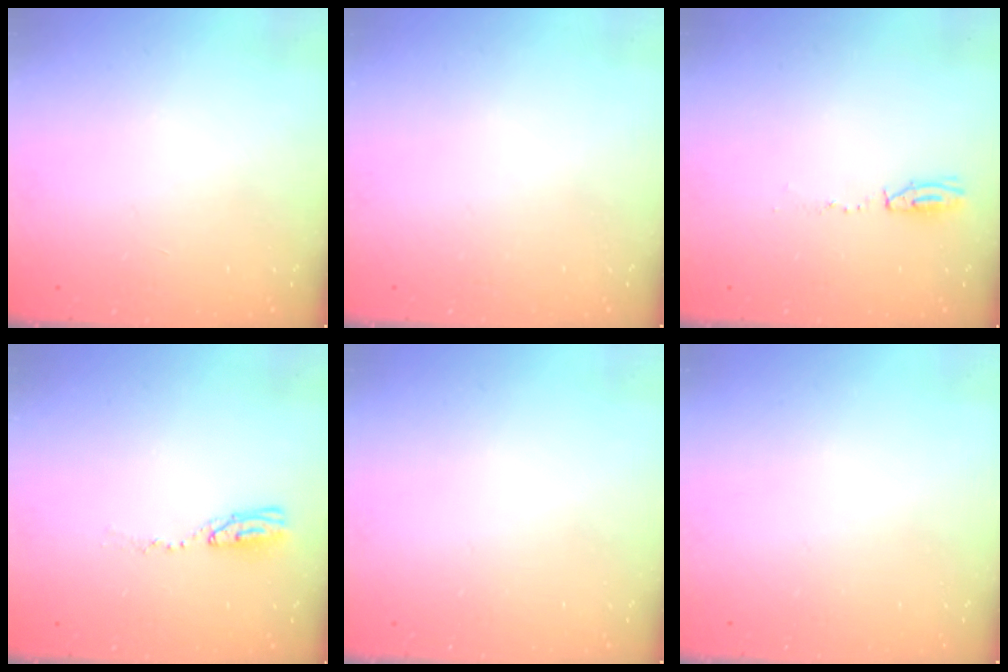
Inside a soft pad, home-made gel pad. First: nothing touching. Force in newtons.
{"total": 0.0}
{"total": 3.9, "press": 3.8, "slide": 0.9}
{"total": 4.8, "press": 4.7, "slide": 0.4}
{"total": 0.0}
{"total": 0.0}